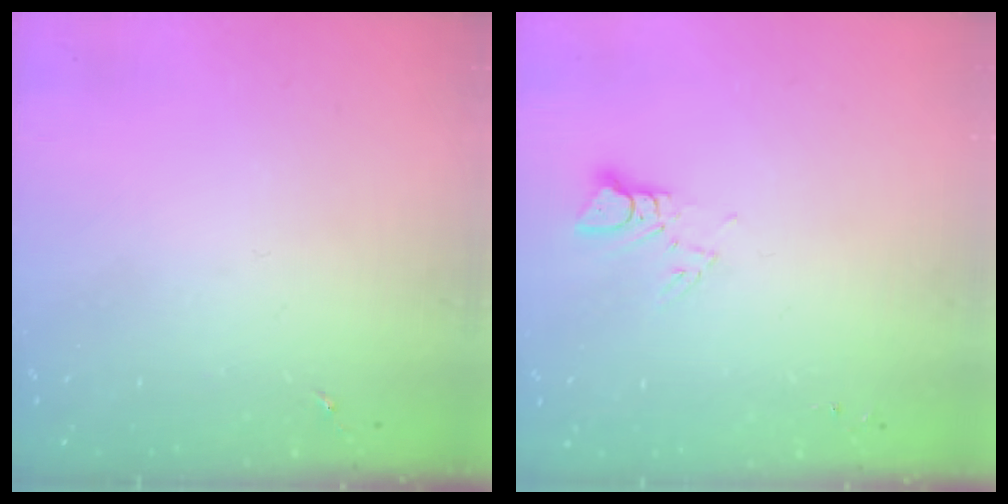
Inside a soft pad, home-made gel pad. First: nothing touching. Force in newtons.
{"total": 3.2, "press": 3.2, "slide": 0.0}